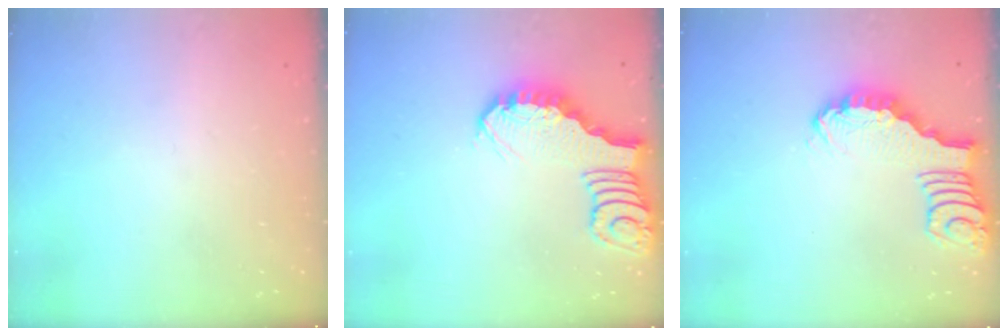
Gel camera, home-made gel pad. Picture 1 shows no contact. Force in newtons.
{"total": 2.8, "press": 2.8, "slide": 0.4}
{"total": 2.7, "press": 2.7, "slide": 0.4}